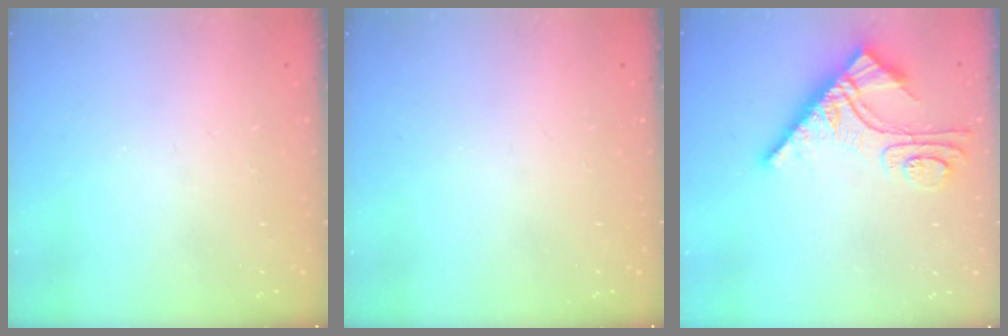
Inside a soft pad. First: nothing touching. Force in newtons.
{"total": 0.0}
{"total": 11.3, "press": 11.2, "slide": 1.2}